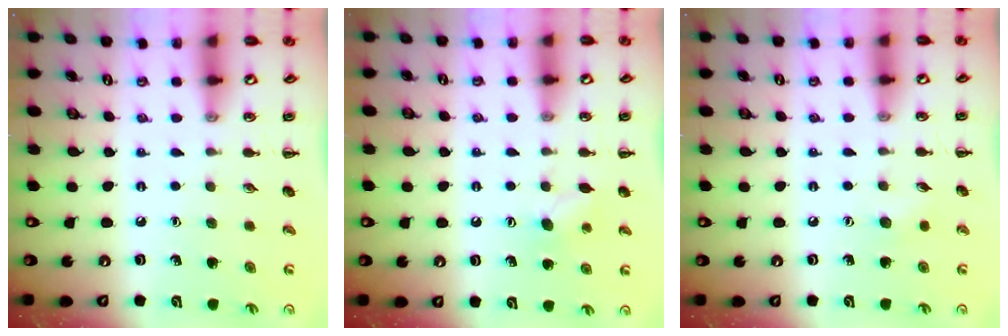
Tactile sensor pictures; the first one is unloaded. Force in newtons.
{"total": 5.8, "press": 5.6, "slide": 1.2}
{"total": 4.4, "press": 4.2, "slide": 1.2}